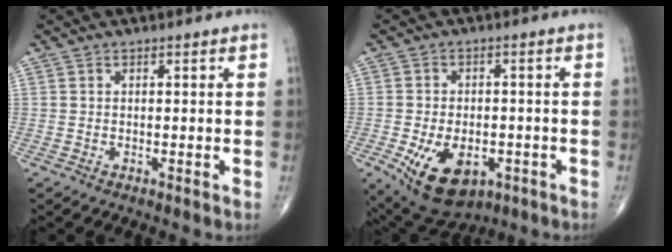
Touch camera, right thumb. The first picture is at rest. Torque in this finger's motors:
{"motor_torque": [0.20, 0.25, 0.61, 0.27, 0.14]}